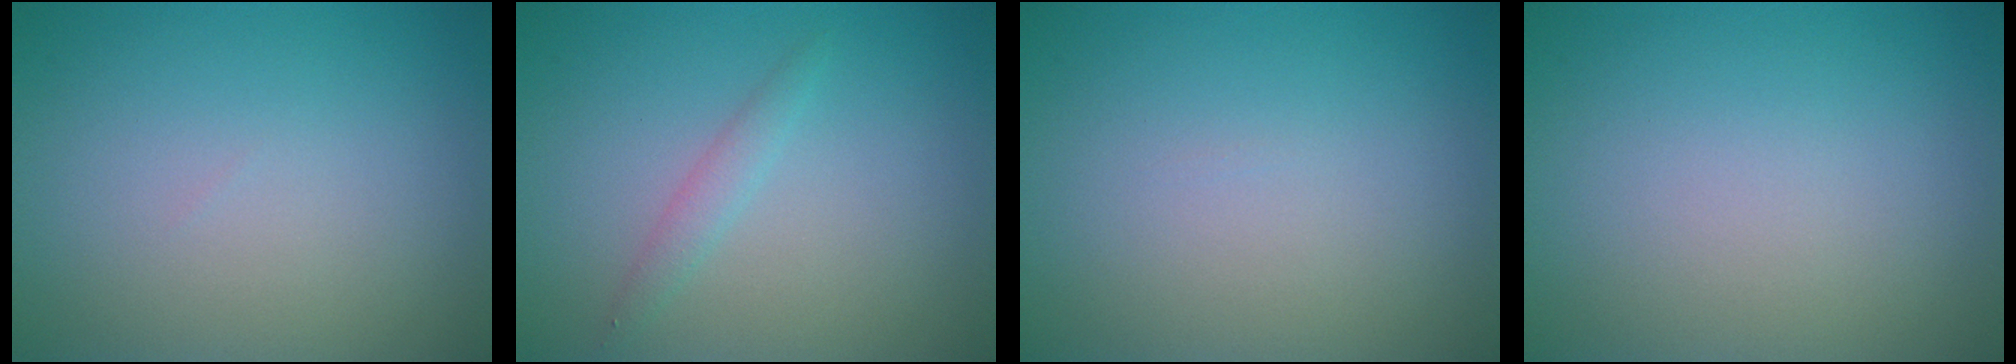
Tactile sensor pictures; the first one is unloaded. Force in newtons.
{"total": 1.3, "press": 1.3, "slide": 0.1}
{"total": 0.0}
{"total": 0.0}